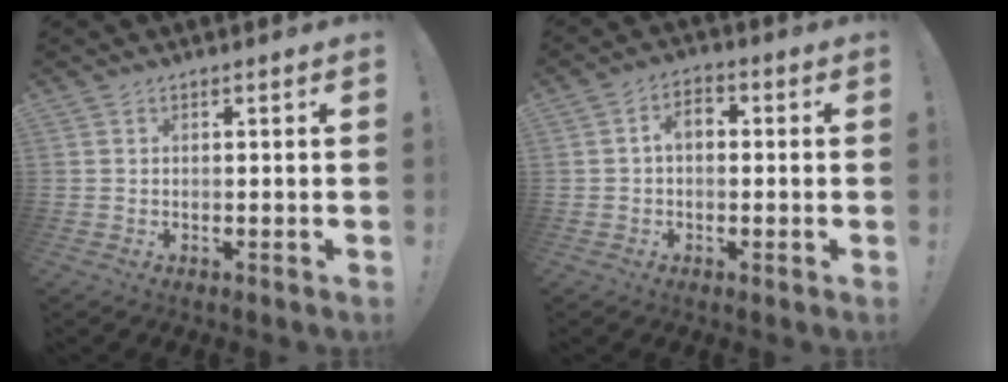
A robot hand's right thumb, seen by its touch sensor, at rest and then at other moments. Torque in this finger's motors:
{"motor_torque": [0.21, -0.02, -0.16, 0.21, 0.09]}